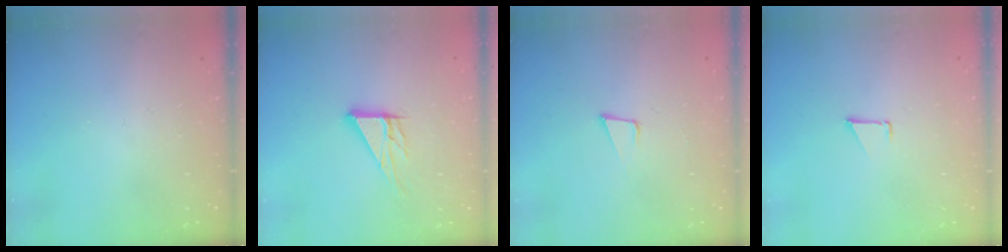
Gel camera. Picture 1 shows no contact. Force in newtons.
{"total": 10.3, "press": 10.2, "slide": 1.0}
{"total": 4.8, "press": 3.9, "slide": 2.7}
{"total": 0.9, "press": 0.9, "slide": 0.1}